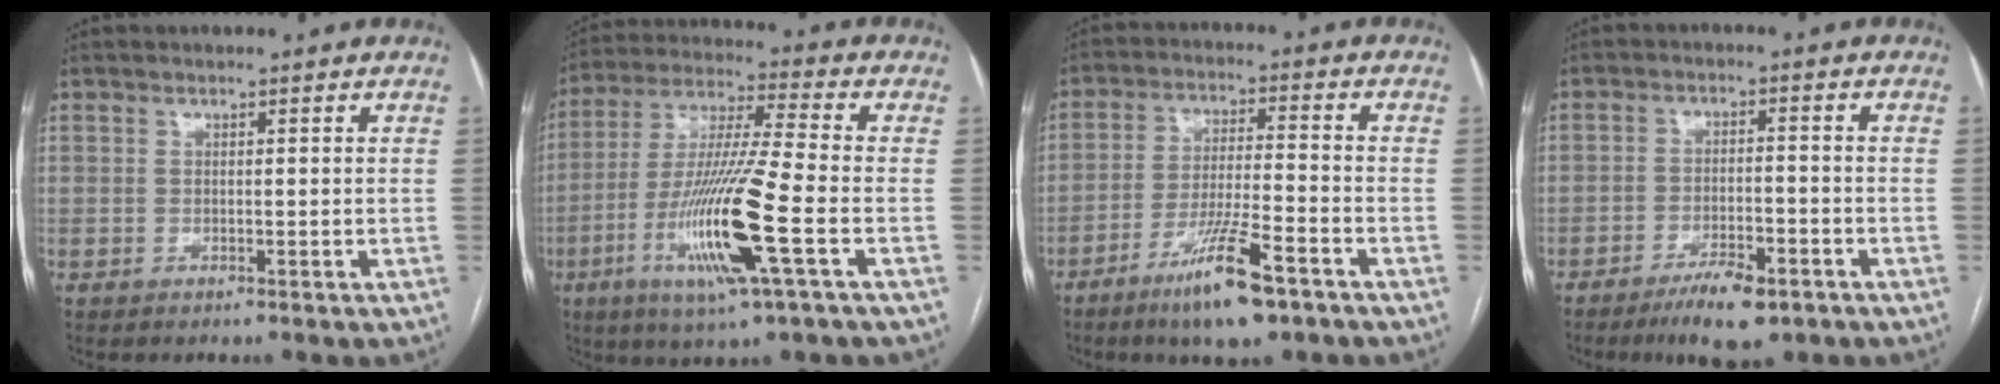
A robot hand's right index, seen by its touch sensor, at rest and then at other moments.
{"total": 16.5, "force": [-5.5, 0.1, 15.5], "torque": [-0.318, -0.019, -0.103]}
{"total": 11.1, "force": [-6.9, 0.9, 8.6], "torque": [-0.160, -0.022, -0.122]}
{"total": 7.5, "force": [-5.0, 2.0, 5.2], "torque": [-0.091, -0.007, -0.078]}